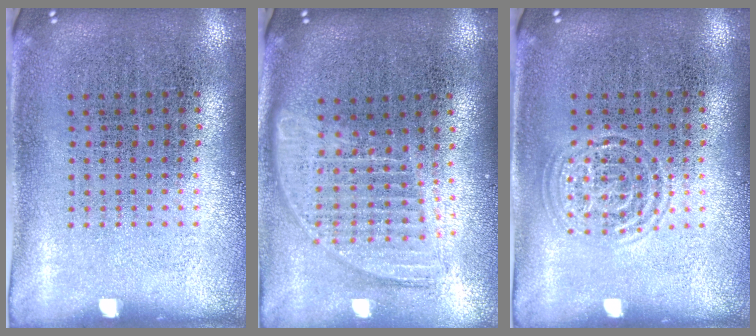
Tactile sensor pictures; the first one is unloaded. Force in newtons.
{"total": 1.7, "press": 1.4, "slide": 0.9}
{"total": 1.4, "press": 1.4, "slide": 0.1}